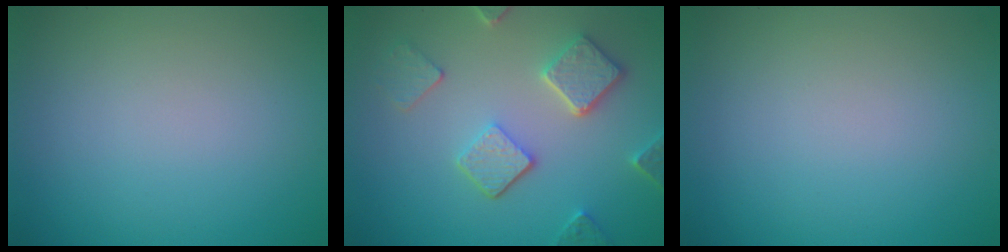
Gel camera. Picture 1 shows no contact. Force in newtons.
{"total": 5.0, "press": 3.9, "slide": 3.2}
{"total": 0.0}